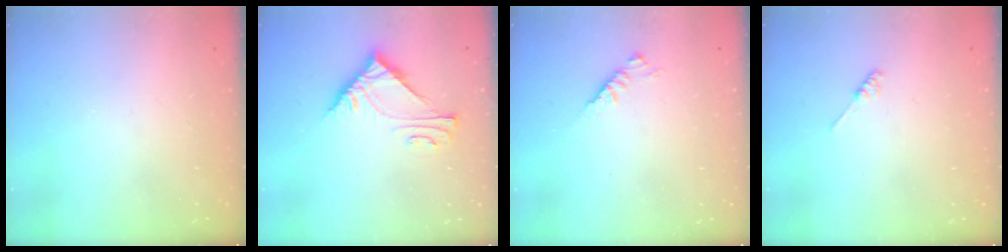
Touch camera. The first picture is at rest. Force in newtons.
{"total": 7.7, "press": 7.7, "slide": 0.3}
{"total": 2.9, "press": 2.8, "slide": 0.7}
{"total": 1.2, "press": 1.1, "slide": 0.3}